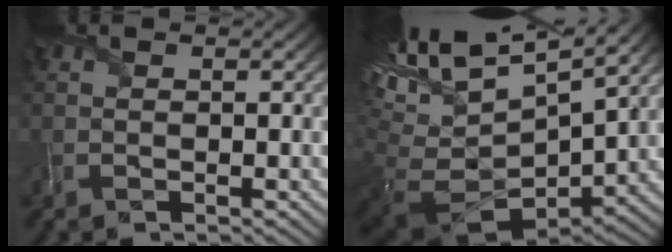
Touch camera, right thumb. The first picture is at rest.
{"total": 16.4, "force": [5.7, 8.2, 13.0], "torque": [-0.276, 0.018, 0.159]}